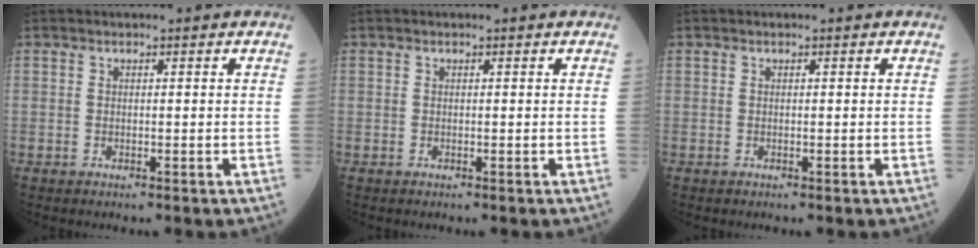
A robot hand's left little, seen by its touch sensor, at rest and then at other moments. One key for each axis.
{"total": 0.0}
{"total": 0.0}